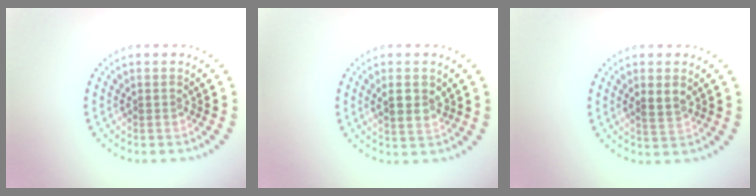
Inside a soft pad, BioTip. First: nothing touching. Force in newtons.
{"total": 2.5, "press": 2.5, "slide": 0.6}
{"total": 1.8, "press": 1.7, "slide": 0.5}